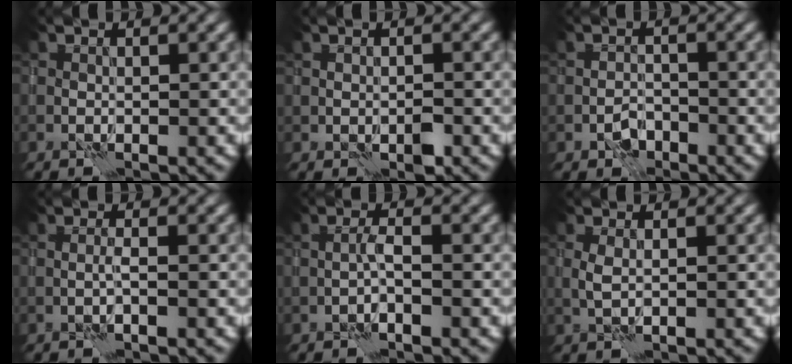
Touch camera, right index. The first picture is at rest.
{"total": 1.3, "force": [-0.4, 0.9, 0.8], "torque": [-0.011, -0.002, -0.001]}
{"total": 1.5, "force": [-1.0, 1.0, 0.5], "torque": [-0.003, 0.007, -0.020]}
{"total": 0.5, "force": [-0.2, -0.2, 0.4], "torque": [-0.004, 0.005, -0.007]}
{"total": 0.8, "force": [-0.5, 0.0, 0.7], "torque": [-0.010, 0.008, -0.013]}
{"total": 1.0, "force": [0.3, 0.4, 0.8], "torque": [-0.015, 0.000, 0.005]}